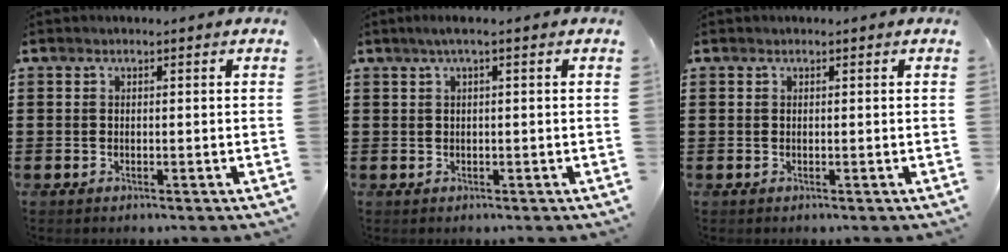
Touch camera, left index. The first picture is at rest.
{"total": 1.5, "force": [0.0, 0.0, 1.5], "torque": [-0.024, -0.002, 0.000]}
{"total": 0.0}